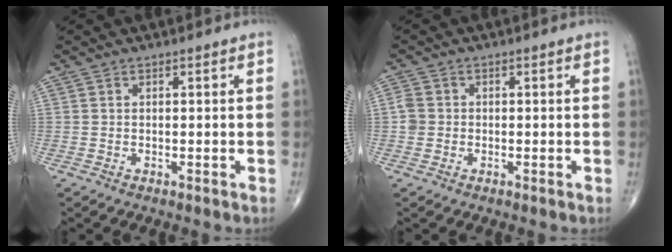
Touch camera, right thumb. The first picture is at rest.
{"total": 2.7, "force": [-0.2, 2.4, 1.1], "torque": [-0.015, 0.005, -0.006]}